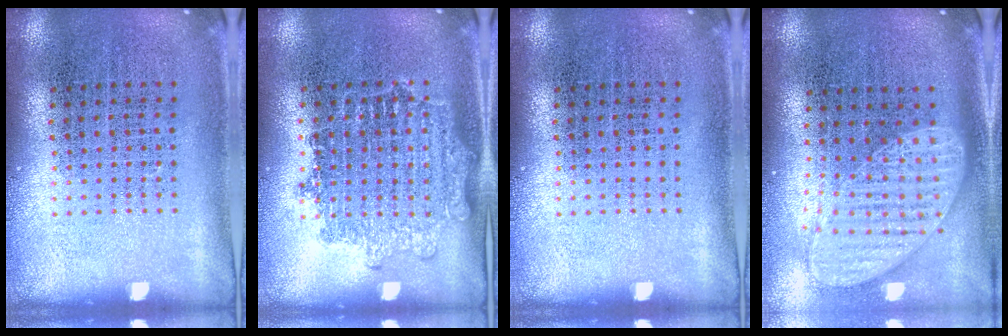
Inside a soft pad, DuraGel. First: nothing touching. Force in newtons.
{"total": 1.2, "press": 1.1, "slide": 0.5}
{"total": 0.0}
{"total": 2.0, "press": 1.5, "slide": 1.2}